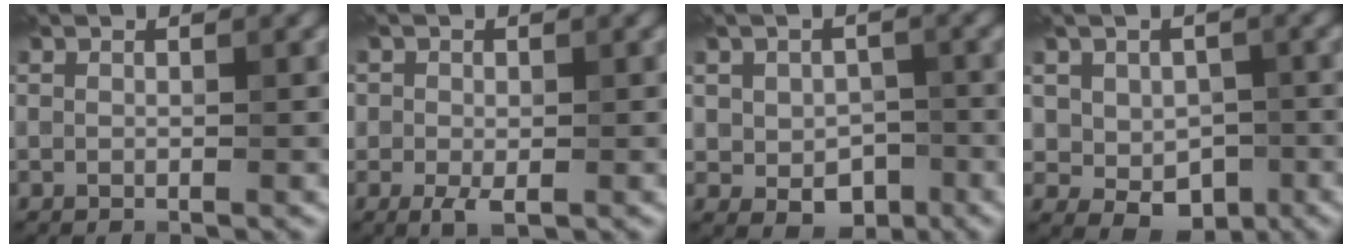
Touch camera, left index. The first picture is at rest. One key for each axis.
{"total": 2.5, "fx": -0.7, "fy": 1.8, "fz": 1.7, "tx": -0.033, "ty": -0.008, "tz": -0.013}
{"total": 4.3, "fx": -0.7, "fy": 3.2, "fz": 2.7, "tx": -0.046, "ty": -0.011, "tz": -0.007}
{"total": 4.8, "fx": -0.4, "fy": 3.8, "fz": 2.9, "tx": -0.048, "ty": -0.011, "tz": 0.000}